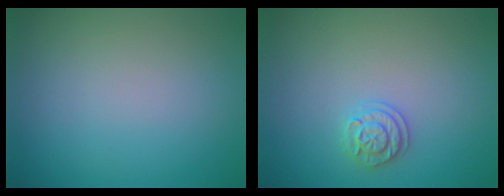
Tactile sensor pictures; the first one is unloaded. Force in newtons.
{"total": 1.8, "press": 1.8, "slide": 0.5}